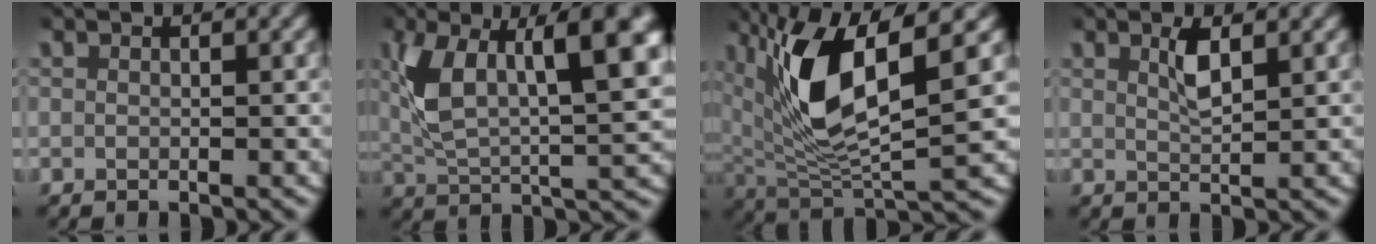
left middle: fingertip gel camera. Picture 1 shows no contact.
{"total": 11.3, "force": [2.4, 5.6, 9.5], "torque": [-0.164, -0.003, 0.046]}
{"total": 10.2, "force": [2.6, 4.3, 8.9], "torque": [-0.172, 0.008, 0.041]}
{"total": 2.0, "force": [1.1, 0.3, 1.7], "torque": [-0.036, -0.003, 0.023]}